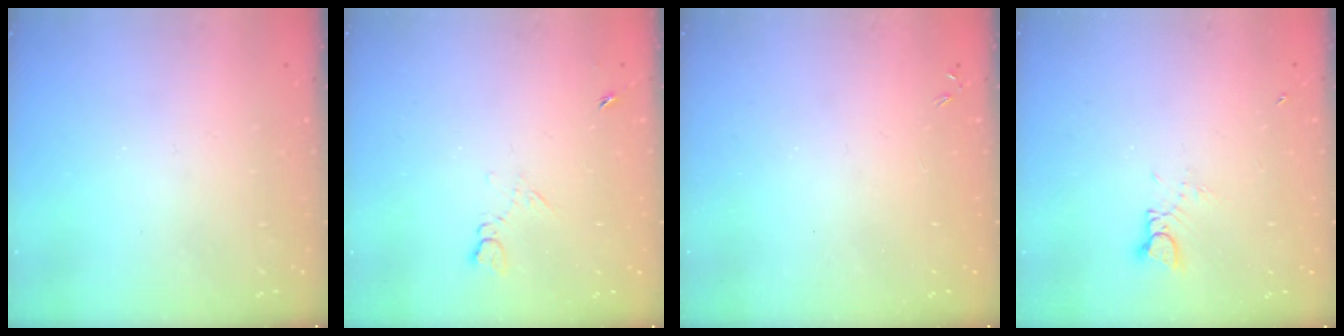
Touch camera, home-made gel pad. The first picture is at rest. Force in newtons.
{"total": 4.2, "press": 4.2, "slide": 0.7}
{"total": 0.0}
{"total": 2.7, "press": 2.7, "slide": 0.2}